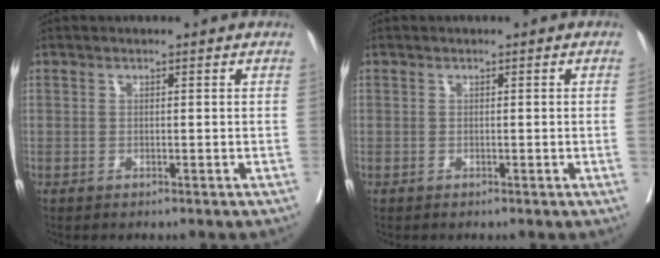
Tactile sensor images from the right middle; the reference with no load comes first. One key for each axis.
{"total": 1.2, "fx": -0.1, "fy": -0.5, "fz": 1.1, "tx": -0.013, "ty": 0.002, "tz": 0.001}